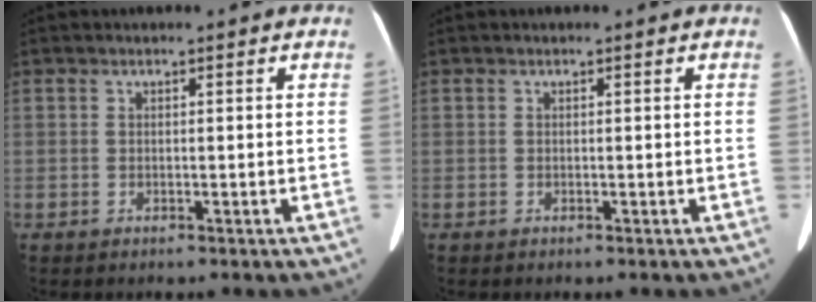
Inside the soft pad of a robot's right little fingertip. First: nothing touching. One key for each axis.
{"total": 0.0}